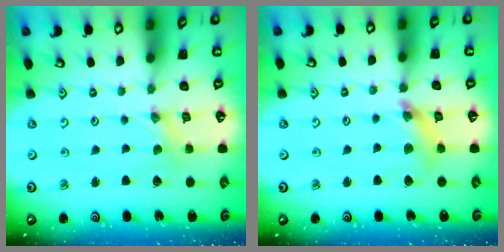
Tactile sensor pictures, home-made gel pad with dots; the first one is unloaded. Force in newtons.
{"total": 9.4, "press": 9.3, "slide": 1.0}